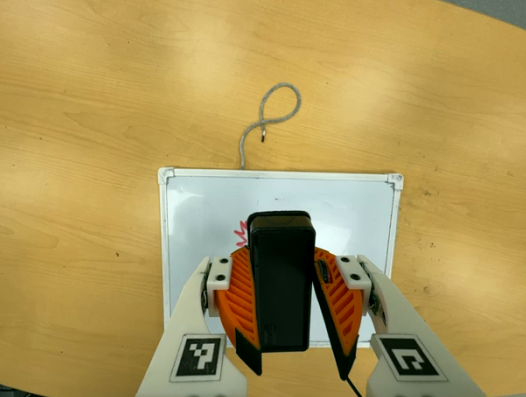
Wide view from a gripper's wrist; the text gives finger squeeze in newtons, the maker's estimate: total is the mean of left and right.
{"total": 8.4, "left": 8.4, "right": 8.4}